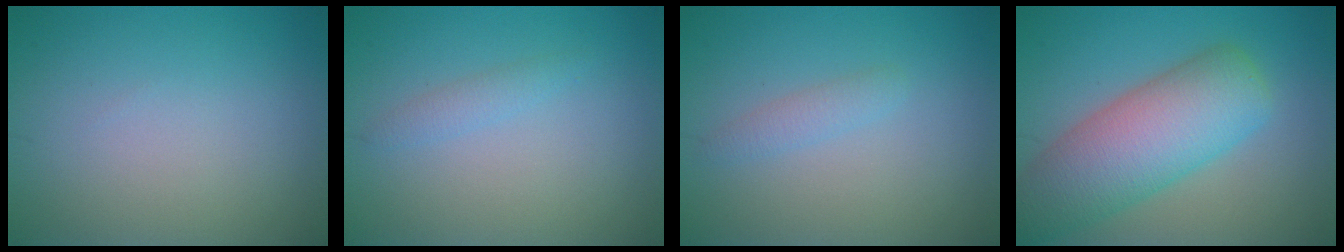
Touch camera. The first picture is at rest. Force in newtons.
{"total": 1.2, "press": 1.2, "slide": 0.0}
{"total": 1.3, "press": 1.3, "slide": 0.0}
{"total": 8.8, "press": 8.8, "slide": 0.4}